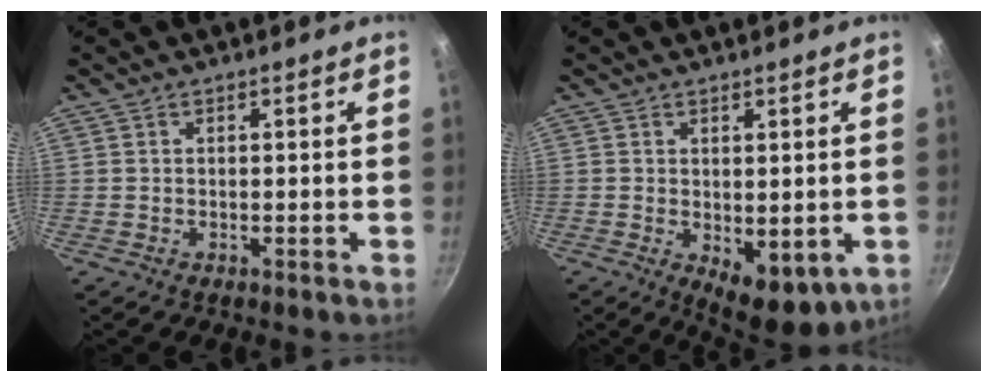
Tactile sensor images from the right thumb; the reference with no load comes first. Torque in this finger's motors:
{"motor_torque": [-0.27, 0.50, -0.32, 0.05, 0.09]}